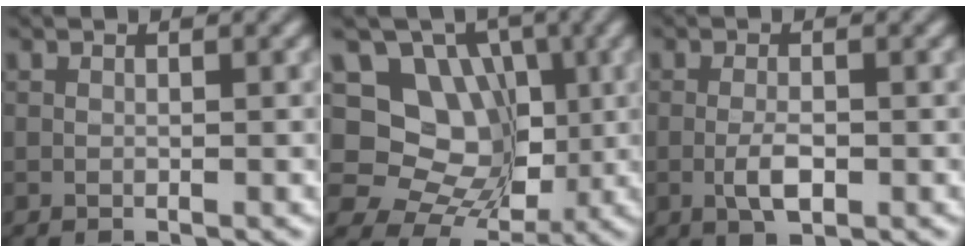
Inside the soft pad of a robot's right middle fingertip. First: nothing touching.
{"total": 9.1, "force": [1.6, 7.8, 4.4], "torque": [-0.061, 0.003, 0.006]}
{"total": 2.4, "force": [-0.7, 0.9, 2.1], "torque": [-0.041, -0.001, -0.014]}